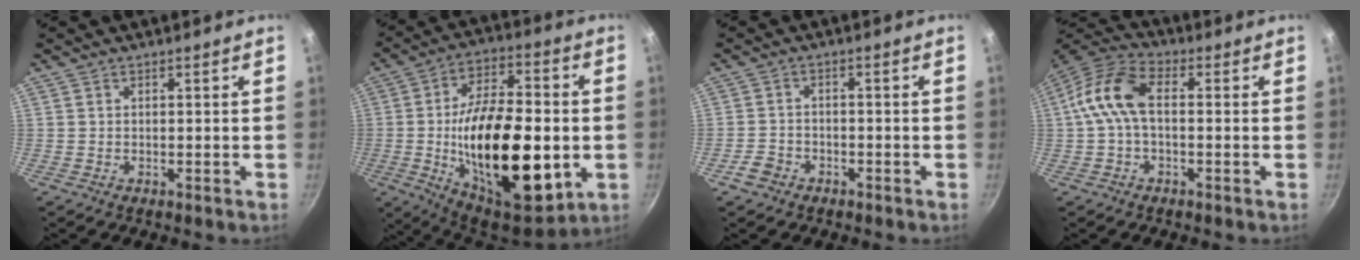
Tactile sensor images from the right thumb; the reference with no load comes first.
{"total": 28.9, "force": [-3.6, 13.8, 25.1], "torque": [-0.395, 0.007, -0.048]}
{"total": 3.6, "force": [-2.2, 2.5, 1.2], "torque": [-0.023, 0.026, -0.040]}
{"total": 10.2, "force": [0.1, 5.9, 8.3], "torque": [-0.161, 0.035, -0.015]}